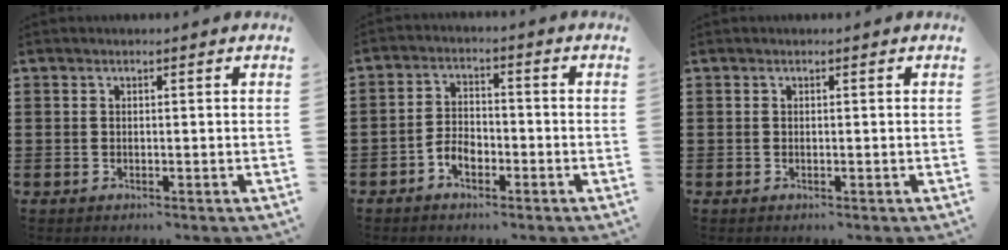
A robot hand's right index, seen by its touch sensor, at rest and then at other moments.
{"total": 3.7, "force": [-2.2, 2.0, 2.2], "torque": [-0.049, 0.001, -0.043]}
{"total": 0.0}